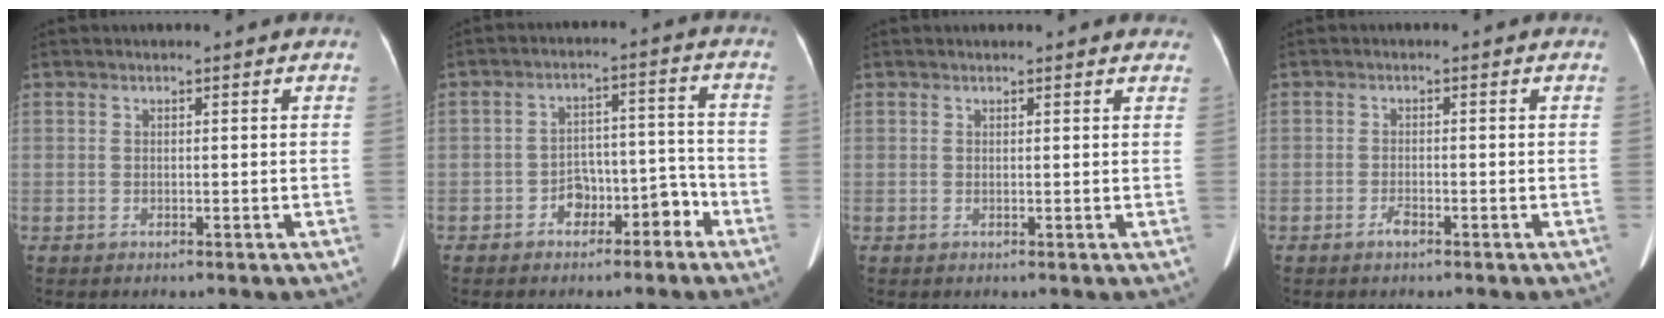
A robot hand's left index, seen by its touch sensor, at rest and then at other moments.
{"total": 6.0, "force": [-3.8, 3.3, 3.2], "torque": [-0.040, 0.042, -0.055]}
{"total": 4.6, "force": [4.2, 1.2, 1.4], "torque": [-0.009, 0.018, 0.035]}
{"total": 1.4, "force": [-1.0, 0.4, 0.8], "torque": [-0.017, 0.000, -0.017]}